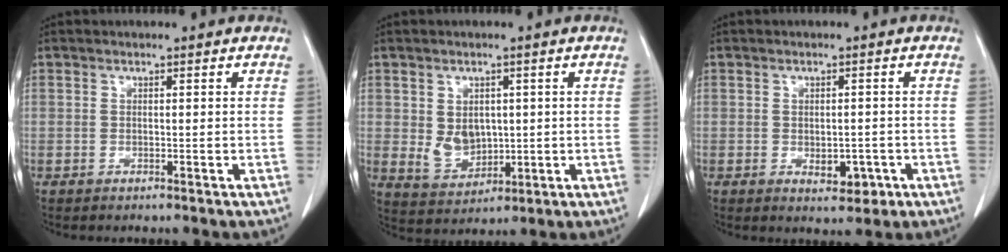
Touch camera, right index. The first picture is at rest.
{"total": 5.6, "force": [0.5, 4.2, 3.6], "torque": [-0.068, -0.001, 0.027]}
{"total": 3.9, "force": [-1.3, 2.1, 2.9], "torque": [-0.037, -0.001, -0.009]}